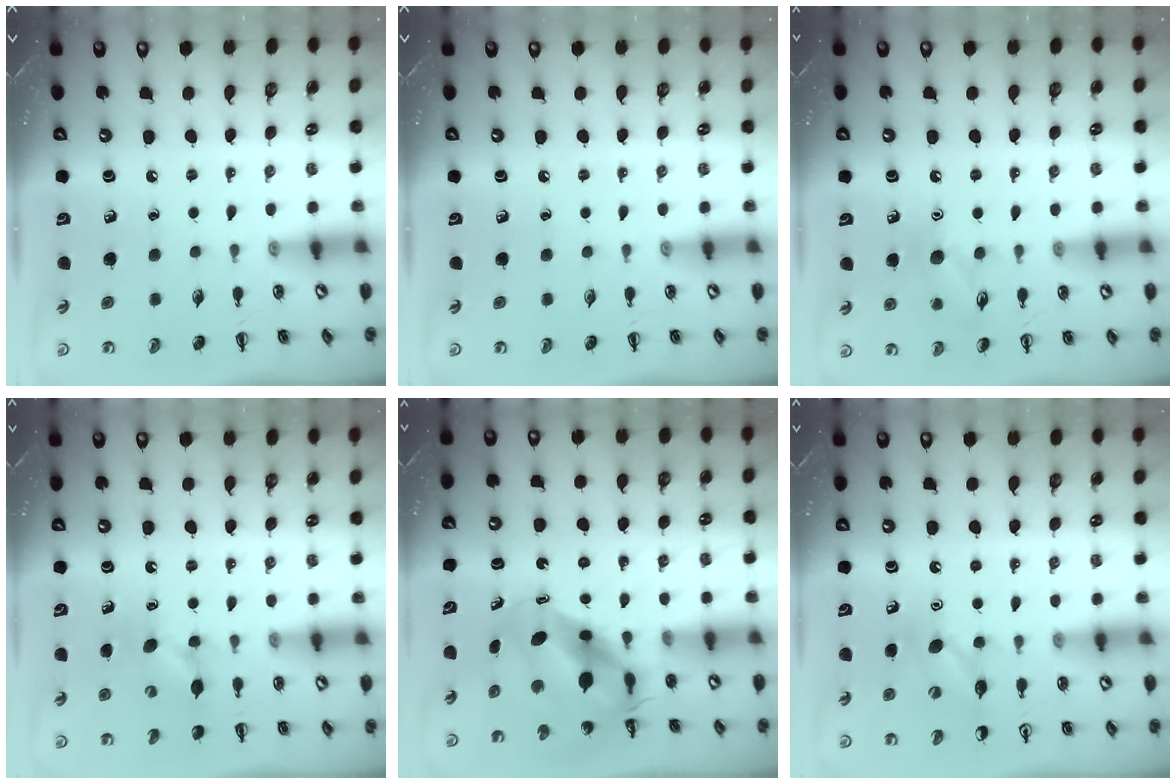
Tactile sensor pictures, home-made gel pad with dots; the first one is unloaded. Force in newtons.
{"total": 0.0}
{"total": 9.6, "press": 9.5, "slide": 1.4}
{"total": 4.7, "press": 4.5, "slide": 1.3}
{"total": 6.9, "press": 6.6, "slide": 2.0}
{"total": 7.9, "press": 7.7, "slide": 1.4}